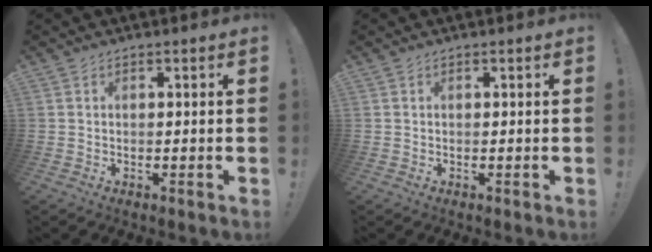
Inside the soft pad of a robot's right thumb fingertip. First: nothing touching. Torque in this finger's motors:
{"motor_torque": [-0.02, 0.02, -0.01, -0.01, 0.02]}